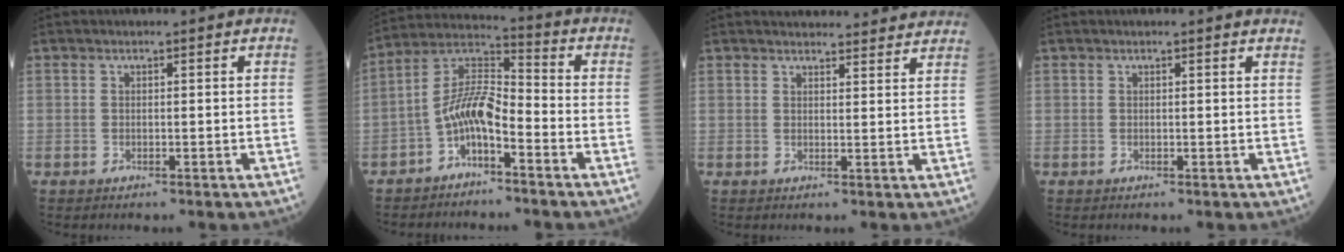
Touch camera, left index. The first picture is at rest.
{"total": 7.7, "force": [-3.9, 2.3, 6.2], "torque": [-0.130, 0.021, -0.078]}
{"total": 12.6, "force": [12.1, 1.9, 3.0], "torque": [-0.020, 0.014, 0.134]}
{"total": 1.3, "force": [1.2, -0.1, 0.4], "torque": [-0.016, -0.002, 0.008]}